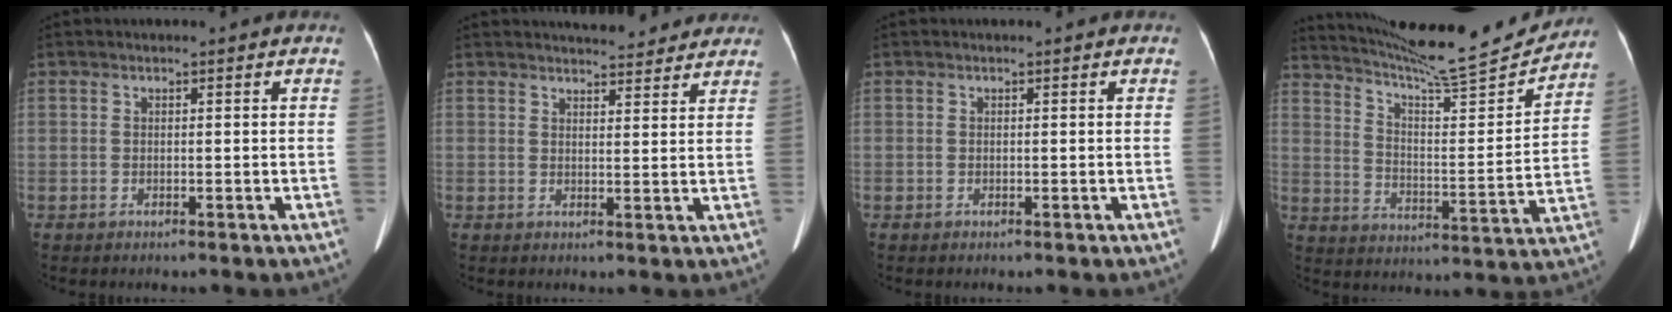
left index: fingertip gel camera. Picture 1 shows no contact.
{"total": 7.8, "force": [7.3, 1.8, 2.0], "torque": [-0.018, 0.006, 0.081]}
{"total": 0.0}
{"total": 18.5, "force": [17.6, 0.0, 5.7], "torque": [-0.102, -0.041, 0.259]}